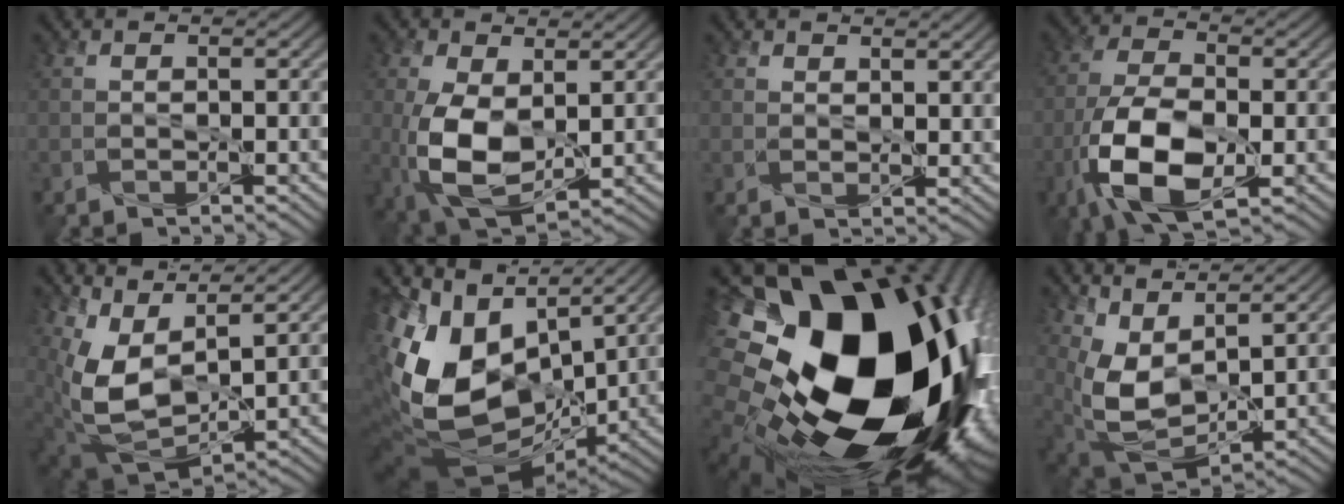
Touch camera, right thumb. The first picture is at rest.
{"total": 10.5, "force": [0.2, 5.8, 8.7], "torque": [-0.211, 0.000, 0.007]}
{"total": 2.4, "force": [1.9, 1.1, 1.0], "torque": [-0.021, -0.001, 0.038]}
{"total": 12.1, "force": [-4.1, 5.8, 9.7], "torque": [-0.218, -0.011, -0.086]}
{"total": 9.8, "force": [4.2, 4.8, 7.4], "torque": [-0.179, 0.000, 0.085]}
{"total": 17.9, "force": [2.6, 11.4, 13.5], "torque": [-0.306, -0.010, 0.064]}
{"total": 24.2, "force": [1.0, 17.3, 16.8], "torque": [-0.282, -0.079, 0.024]}
{"total": 9.1, "force": [4.5, 4.5, 6.5], "torque": [-0.166, 0.001, 0.091]}